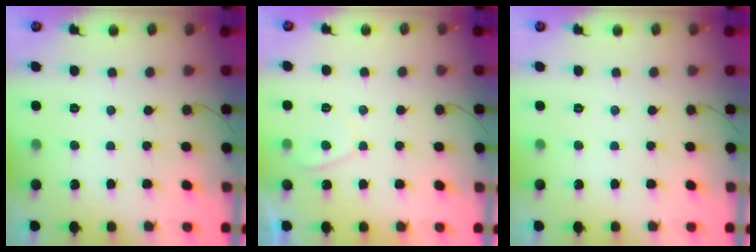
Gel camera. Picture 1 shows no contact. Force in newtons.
{"total": 2.4, "press": 2.3, "slide": 0.7}
{"total": 0.0}